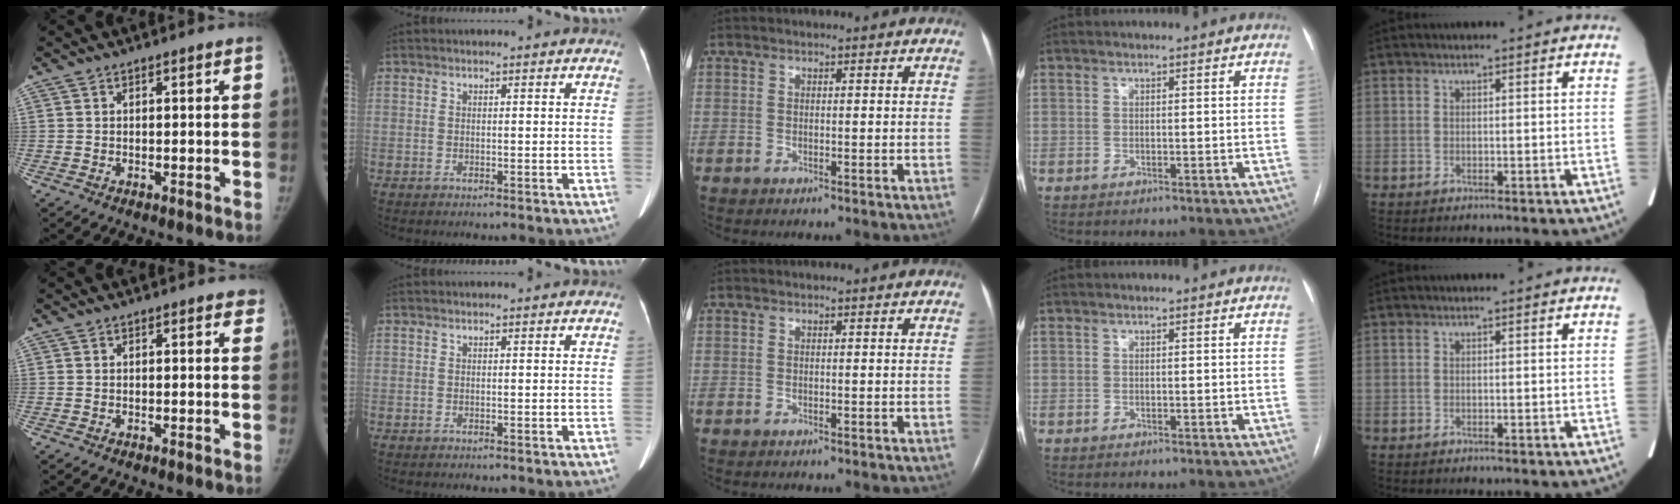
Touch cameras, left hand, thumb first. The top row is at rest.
{"thumb": {"total": 1.2, "force": [0.9, 0.6, 0.5], "torque": [0.008, -0.002, 0.003]}}